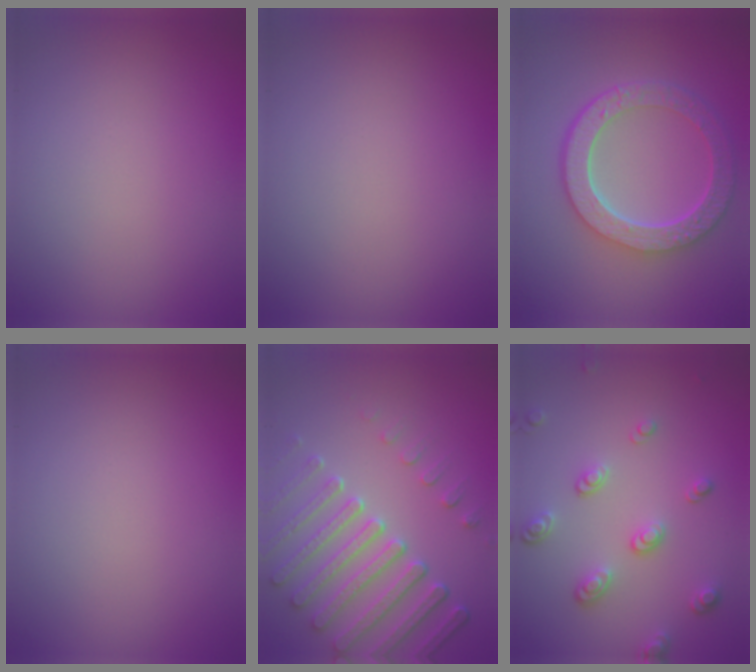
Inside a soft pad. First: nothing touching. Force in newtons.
{"total": 0.0}
{"total": 6.7, "press": 5.0, "slide": 4.5}
{"total": 0.0}
{"total": 6.3, "press": 5.2, "slide": 3.6}
{"total": 3.2, "press": 2.6, "slide": 1.9}